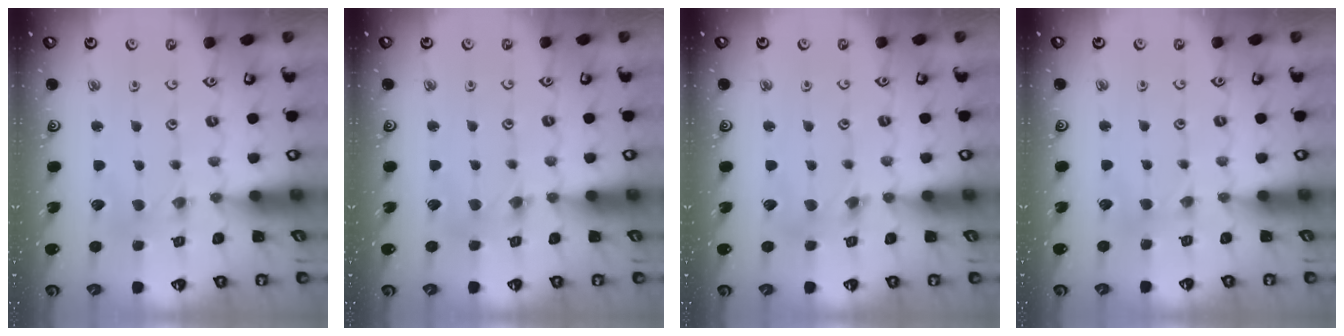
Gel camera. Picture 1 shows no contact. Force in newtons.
{"total": 2.0, "press": 2.0, "slide": 0.2}
{"total": 4.0, "press": 3.9, "slide": 0.4}
{"total": 2.1, "press": 2.1, "slide": 0.4}